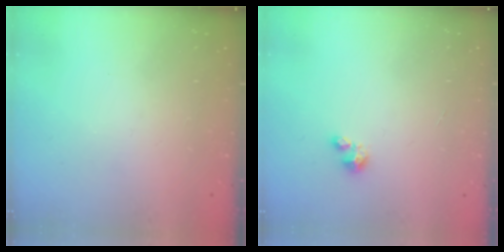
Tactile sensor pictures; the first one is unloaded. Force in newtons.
{"total": 2.5, "press": 2.5, "slide": 0.3}